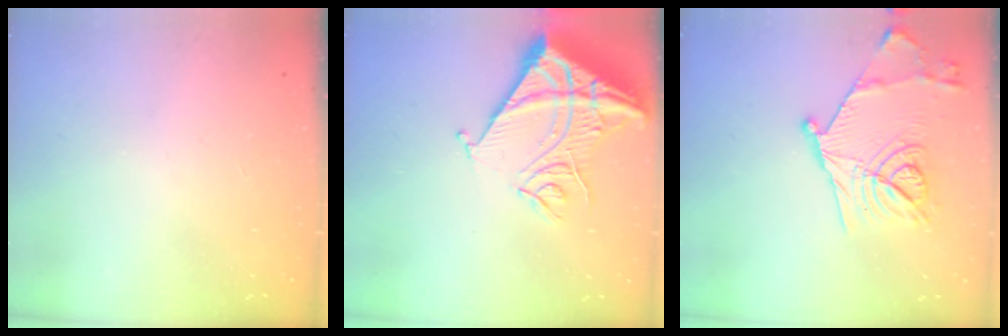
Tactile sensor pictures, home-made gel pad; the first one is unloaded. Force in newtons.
{"total": 16.8, "press": 16.6, "slide": 2.1}
{"total": 17.2, "press": 17.1, "slide": 1.9}